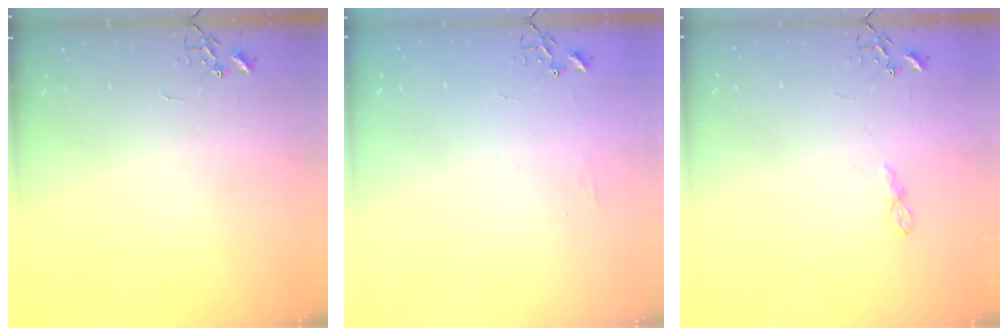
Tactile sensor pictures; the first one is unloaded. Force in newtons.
{"total": 4.6, "press": 4.6, "slide": 0.7}
{"total": 4.8, "press": 4.7, "slide": 0.6}